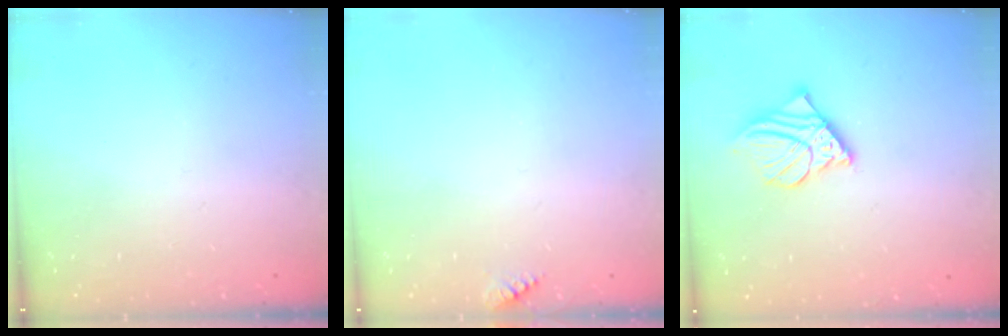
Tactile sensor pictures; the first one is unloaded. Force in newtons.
{"total": 3.5, "press": 3.5, "slide": 0.4}
{"total": 9.2, "press": 8.9, "slide": 2.4}